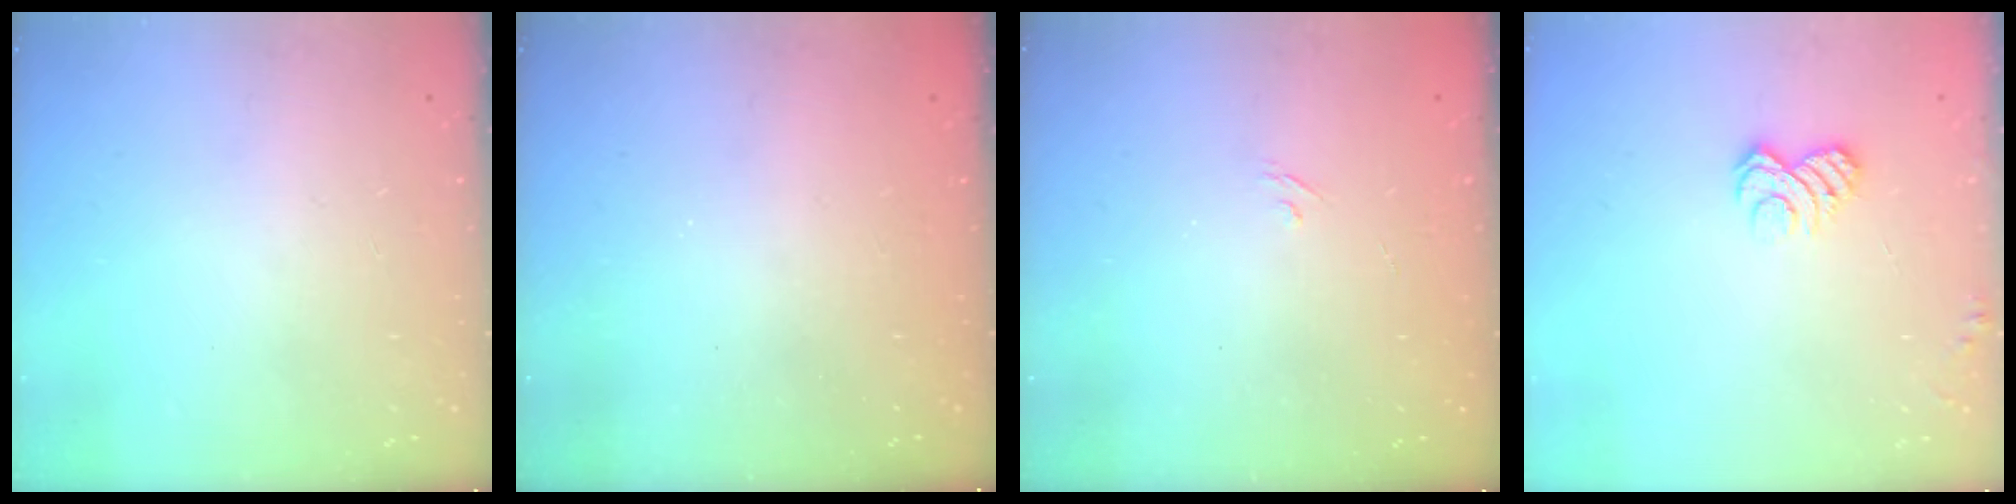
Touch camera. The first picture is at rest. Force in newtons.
{"total": 2.4, "press": 2.3, "slide": 0.8}
{"total": 2.0, "press": 1.7, "slide": 1.2}
{"total": 5.1, "press": 5.0, "slide": 1.3}